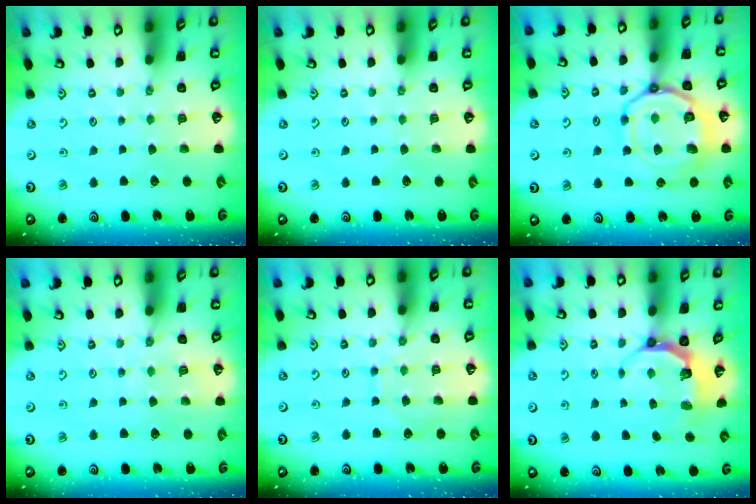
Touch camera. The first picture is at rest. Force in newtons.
{"total": 0.0}
{"total": 17.0, "press": 17.0, "slide": 1.6}
{"total": 6.3, "press": 6.2, "slide": 0.6}
{"total": 8.7, "press": 8.6, "slide": 0.7}
{"total": 5.6, "press": 4.5, "slide": 3.3}